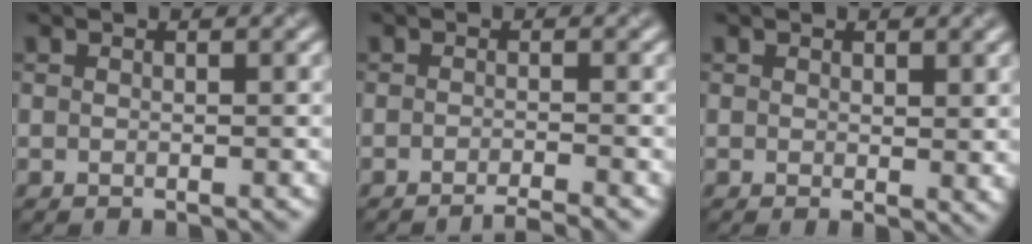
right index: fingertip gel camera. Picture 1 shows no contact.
{"total": 2.6, "force": [-2.2, 0.1, 1.3], "torque": [-0.024, -0.001, -0.040]}
{"total": 1.6, "force": [0.3, 0.6, 1.5], "torque": [-0.026, -0.007, 0.010]}